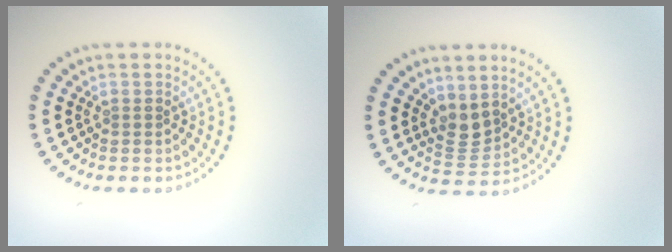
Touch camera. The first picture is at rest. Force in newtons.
{"total": 2.2, "press": 1.7, "slide": 1.4}